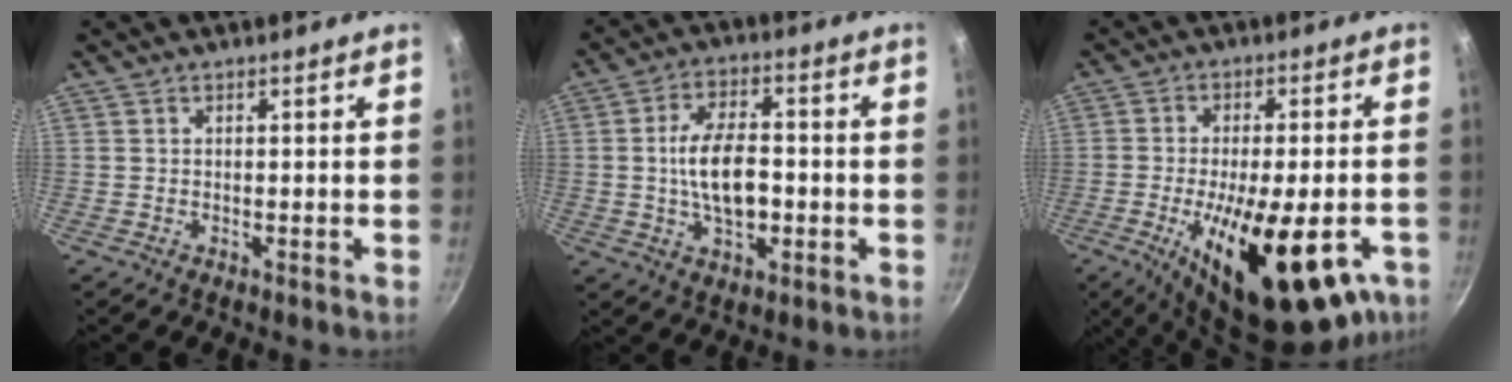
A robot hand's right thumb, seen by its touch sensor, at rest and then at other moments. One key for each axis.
{"total": 11.4, "fx": -1.1, "fy": 6.1, "fz": 9.5, "tx": -0.152, "ty": 0.020, "tz": -0.021}
{"total": 24.6, "fx": -8.9, "fy": 9.4, "fz": 21.0, "tx": -0.293, "ty": 0.002, "tz": -0.119}